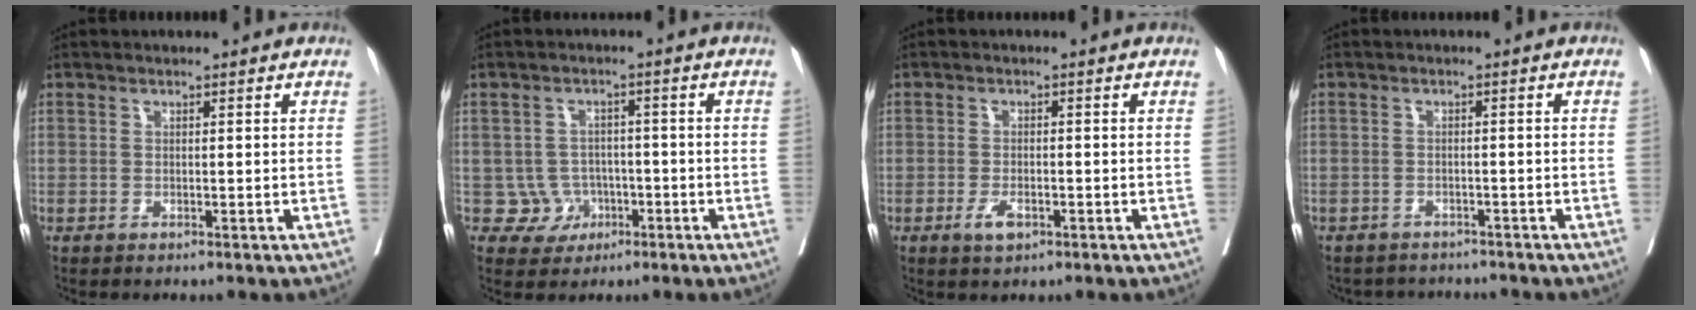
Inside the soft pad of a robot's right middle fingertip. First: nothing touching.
{"total": 4.3, "force": [-1.4, 4.0, 0.3], "torque": [0.006, 0.011, -0.016]}
{"total": 2.8, "force": [-1.4, 1.2, 2.1], "torque": [-0.041, 0.001, -0.024]}
{"total": 6.4, "force": [-5.9, 2.4, 0.2], "torque": [0.004, 0.012, -0.079]}